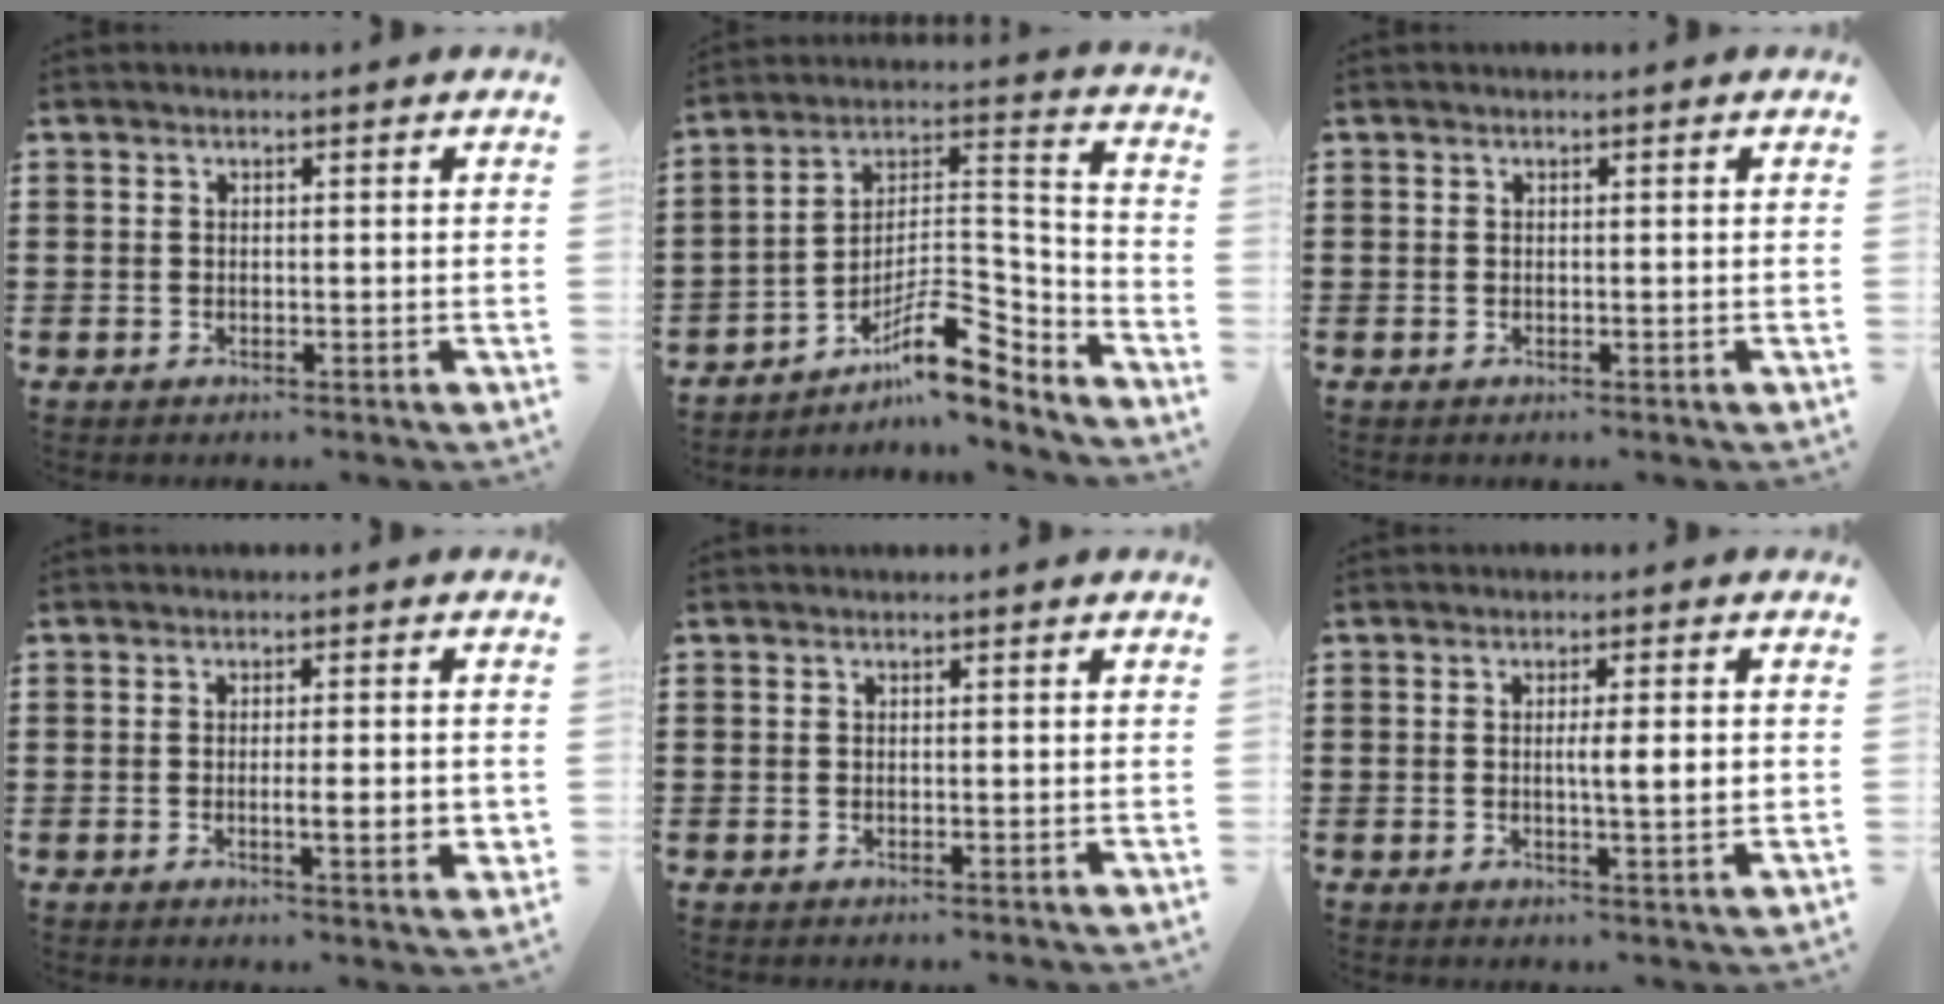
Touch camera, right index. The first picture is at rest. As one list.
[{"total": 12.0, "force": [-8.0, 4.2, 7.9], "torque": [-0.123, 0.019, -0.151]}, {"total": 0.0}, {"total": 4.6, "force": [-0.7, 0.5, 4.5], "torque": [-0.066, -0.009, -0.013]}, {"total": 0.0}, {"total": 4.0, "force": [0.1, 0.3, 4.0], "torque": [-0.073, -0.005, -0.001]}]